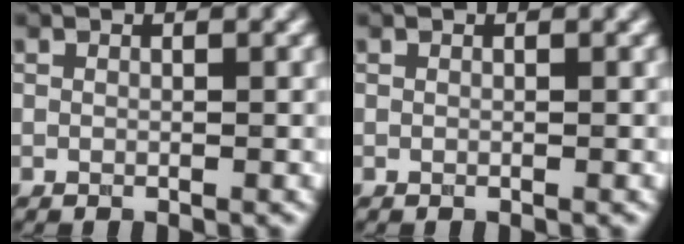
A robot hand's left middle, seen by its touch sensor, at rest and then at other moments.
{"total": 0.0}